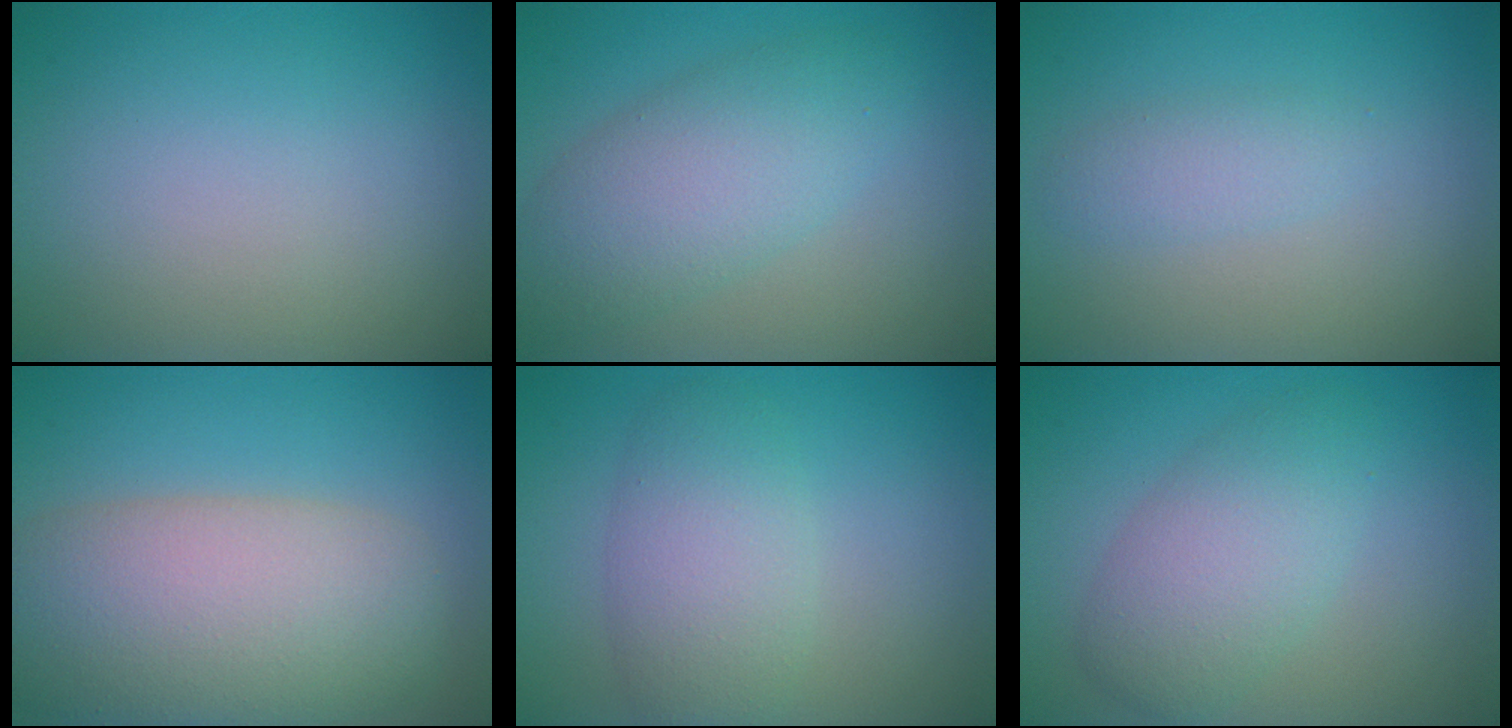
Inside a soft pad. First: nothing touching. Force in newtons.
{"total": 5.3, "press": 5.3, "slide": 0.2}
{"total": 1.7, "press": 1.7, "slide": 0.0}
{"total": 10.1, "press": 10.1, "slide": 0.7}
{"total": 4.4, "press": 4.4, "slide": 0.1}
{"total": 4.5, "press": 4.5, "slide": 0.1}